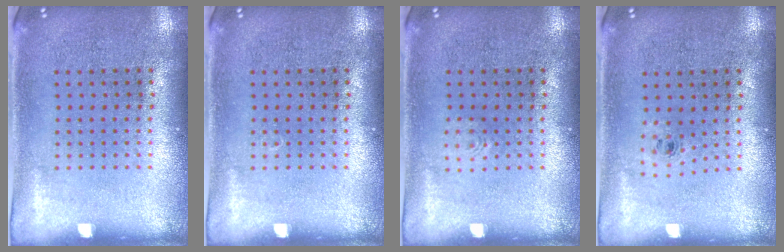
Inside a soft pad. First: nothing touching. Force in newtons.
{"total": 0.0}
{"total": 0.6, "press": 0.6, "slide": 0.2}
{"total": 0.6, "press": 0.3, "slide": 0.5}